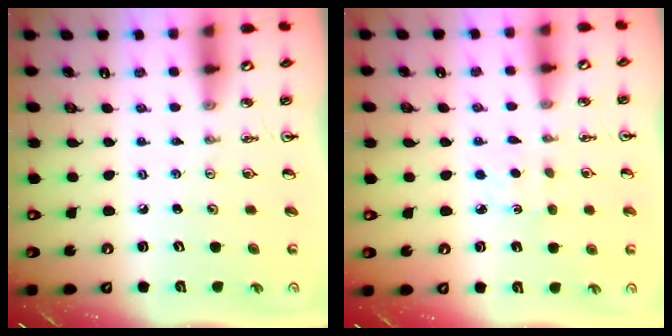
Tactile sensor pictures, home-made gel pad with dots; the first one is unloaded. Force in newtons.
{"total": 2.4, "press": 2.3, "slide": 0.3}